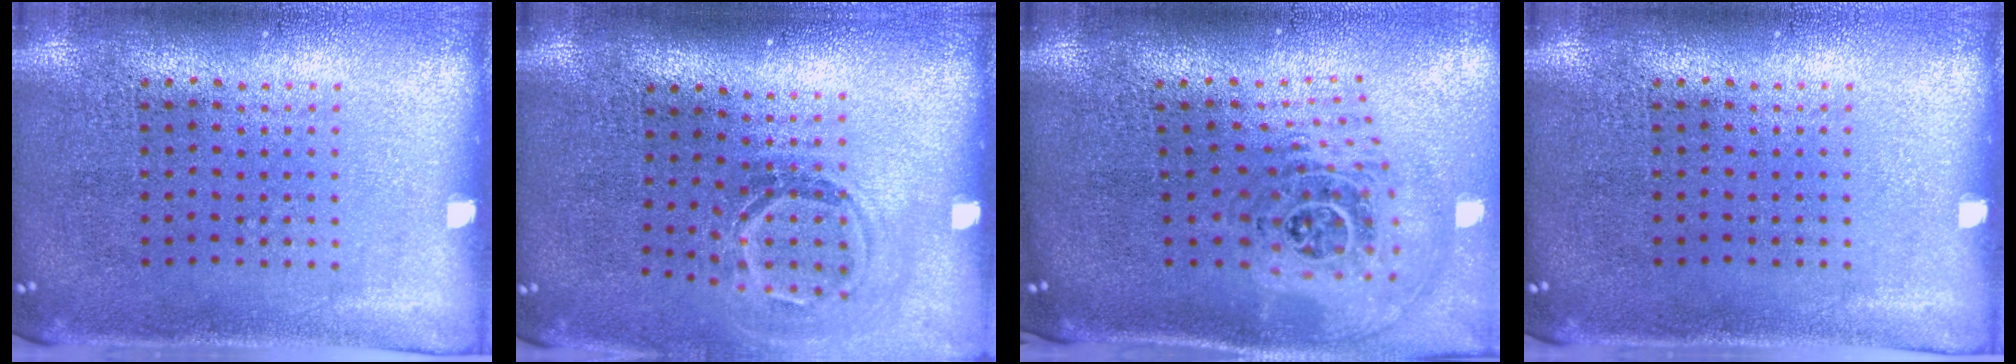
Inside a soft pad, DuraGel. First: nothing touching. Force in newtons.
{"total": 1.7, "press": 1.1, "slide": 1.3}
{"total": 1.9, "press": 1.5, "slide": 1.2}
{"total": 0.0}